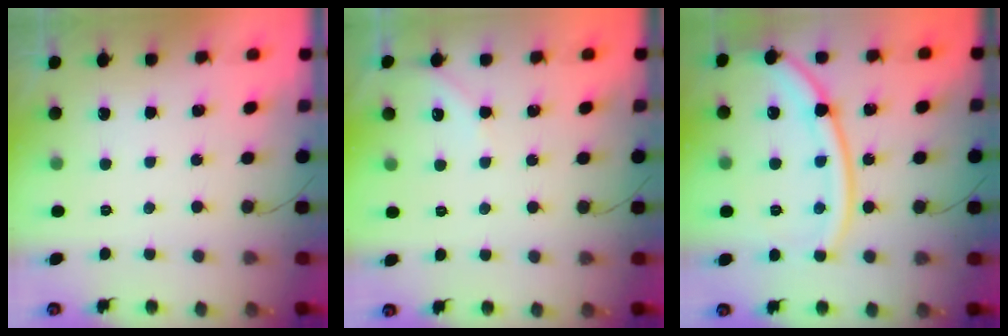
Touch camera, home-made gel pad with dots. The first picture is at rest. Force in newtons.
{"total": 2.3, "press": 2.3, "slide": 0.4}
{"total": 15.3, "press": 15.3, "slide": 0.8}